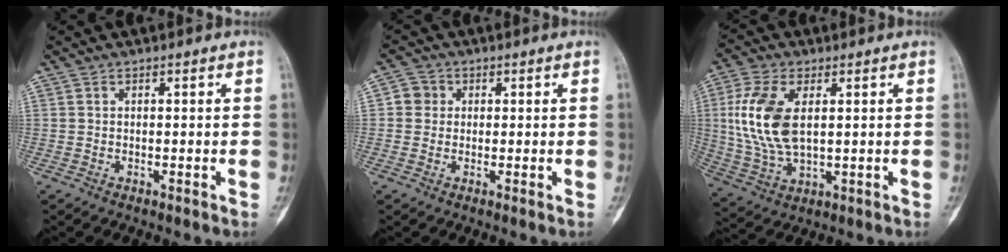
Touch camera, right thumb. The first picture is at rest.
{"total": 3.2, "force": [0.6, 3.1, 0.8], "torque": [0.011, 0.004, 0.004]}
{"total": 13.5, "force": [2.5, 7.1, 11.1], "torque": [-0.238, -0.007, 0.055]}